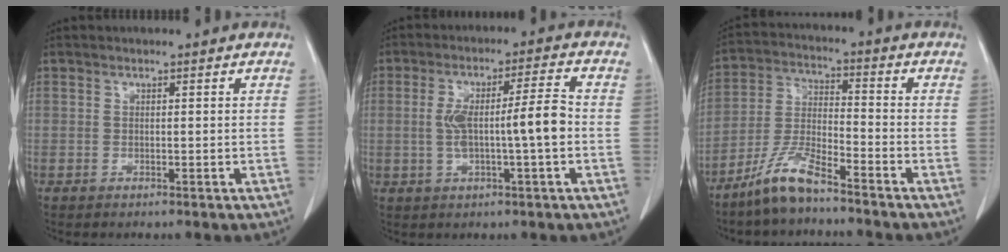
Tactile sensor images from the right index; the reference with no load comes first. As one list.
[{"total": 8.3, "force": [-0.7, 0.6, 8.2], "torque": [-0.152, 0.019, -0.009]}, {"total": 8.4, "force": [-6.6, 1.2, 5.1], "torque": [-0.114, -0.015, -0.136]}]